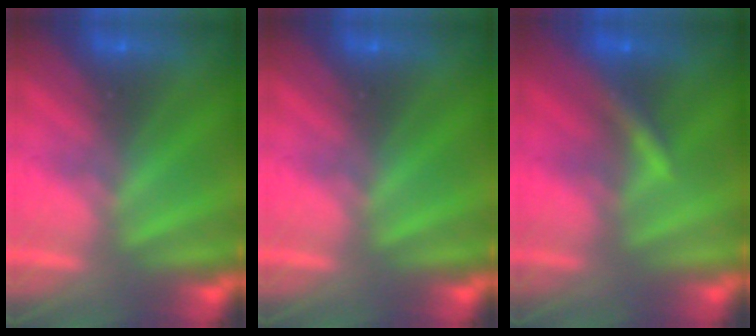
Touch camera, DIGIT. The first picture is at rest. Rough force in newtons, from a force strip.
{"total": 0.0}
{"total": 3.5}